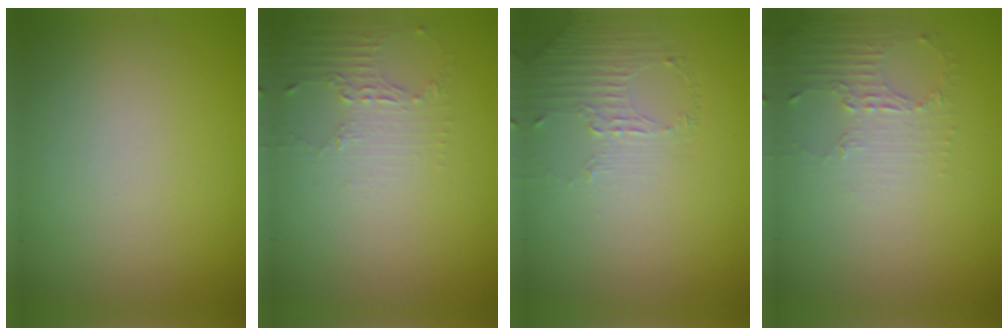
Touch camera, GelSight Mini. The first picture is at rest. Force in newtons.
{"total": 2.1, "press": 1.5, "slide": 1.5}
{"total": 1.4, "press": 0.6, "slide": 1.2}
{"total": 2.2, "press": 1.6, "slide": 1.5}